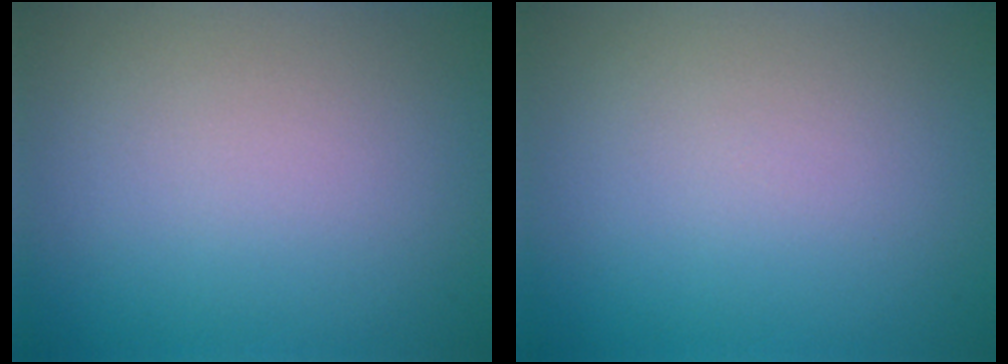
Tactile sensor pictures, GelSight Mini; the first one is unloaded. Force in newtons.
{"total": 0.0}